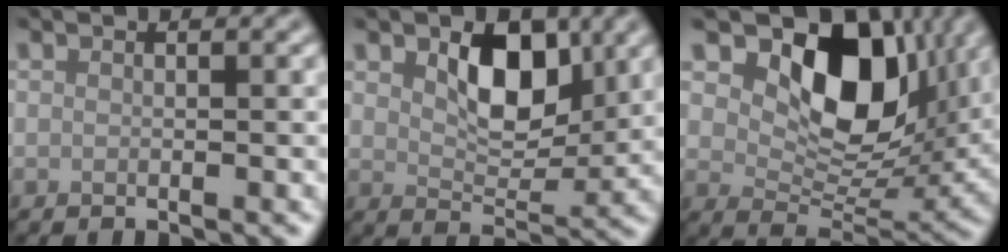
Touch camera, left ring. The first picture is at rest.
{"total": 5.5, "force": [1.9, 3.3, 4.1], "torque": [-0.068, -0.005, 0.028]}
{"total": 11.4, "force": [4.6, 7.0, 7.7], "torque": [-0.117, -0.012, 0.079]}